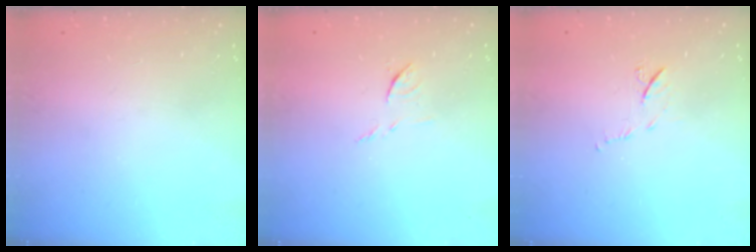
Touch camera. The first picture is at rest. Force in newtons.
{"total": 6.7, "press": 6.7, "slide": 0.5}
{"total": 7.0, "press": 7.0, "slide": 0.7}